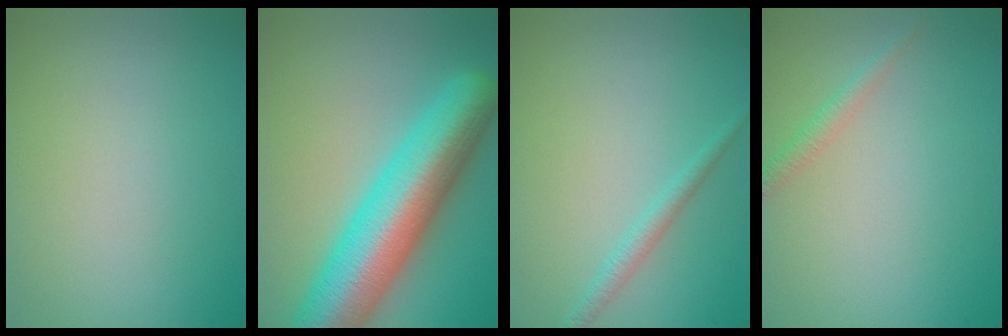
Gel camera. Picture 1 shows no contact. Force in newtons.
{"total": 11.9, "press": 11.9, "slide": 0.4}
{"total": 1.5, "press": 1.5, "slide": 0.1}
{"total": 1.3, "press": 1.3, "slide": 0.0}